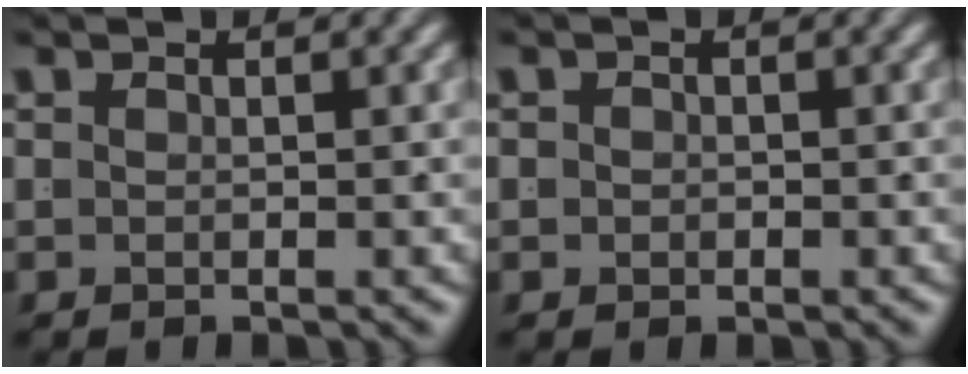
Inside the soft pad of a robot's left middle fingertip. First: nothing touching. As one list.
[{"total": 1.0, "force": [-0.3, 0.9, 0.3], "torque": [-0.012, -0.007, -0.002]}]